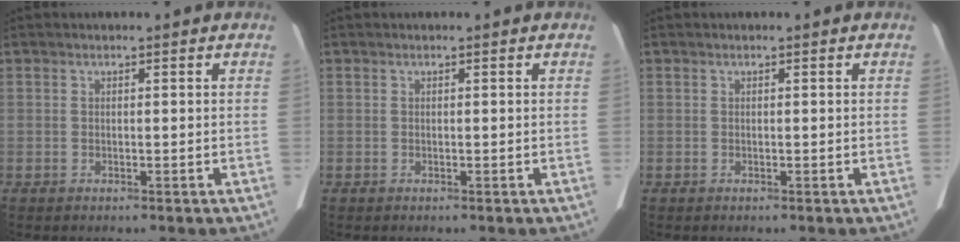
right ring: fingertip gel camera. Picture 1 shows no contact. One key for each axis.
{"total": 0.0}
{"total": 0.0}